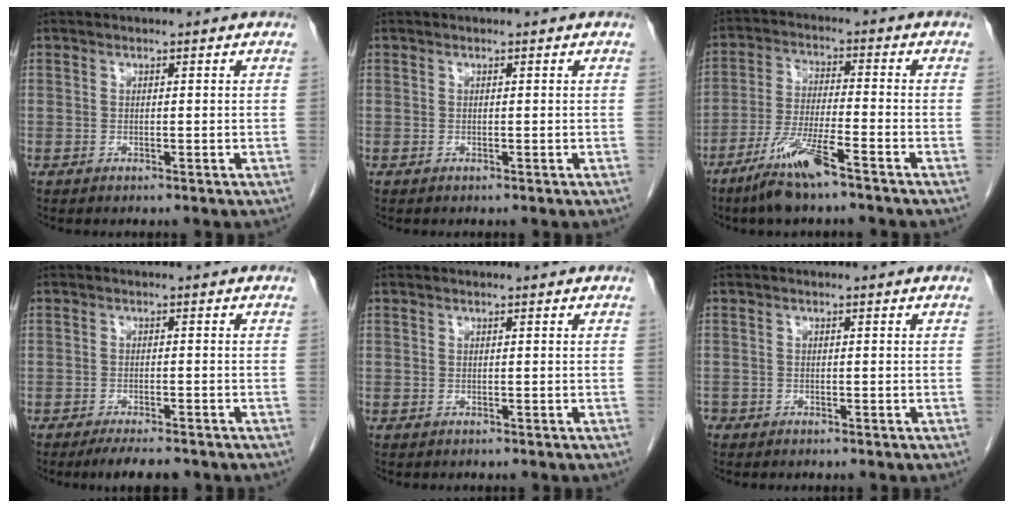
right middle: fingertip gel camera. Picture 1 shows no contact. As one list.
[{"total": 0.0}, {"total": 8.7, "force": [-5.9, 0.5, 6.4], "torque": [-0.134, -0.018, -0.115]}, {"total": 5.1, "force": [-4.2, 0.9, 2.6], "torque": [-0.040, -0.008, -0.066]}, {"total": 0.0}, {"total": 1.4, "force": [-1.1, 0.9, 0.2], "torque": [-0.012, 0.000, -0.019]}]